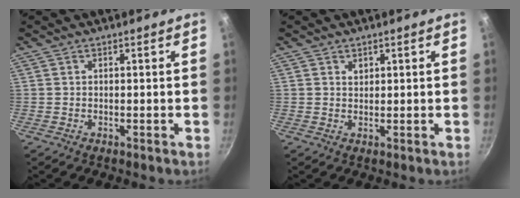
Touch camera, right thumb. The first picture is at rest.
{"total": 1.2, "force": [0.7, 0.9, 0.4], "torque": [-0.001, -0.003, 0.011]}